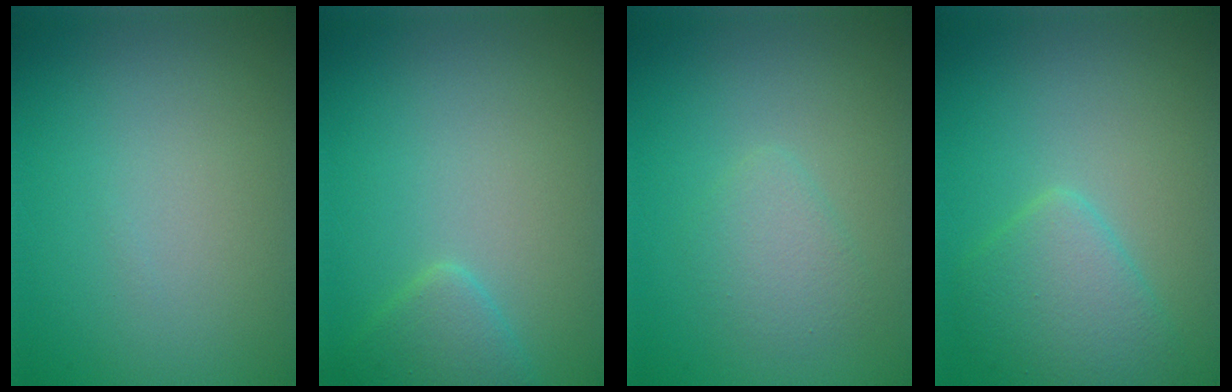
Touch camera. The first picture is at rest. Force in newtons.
{"total": 2.1, "press": 2.1, "slide": 0.1}
{"total": 1.9, "press": 1.9, "slide": 0.1}
{"total": 3.8, "press": 3.8, "slide": 0.2}